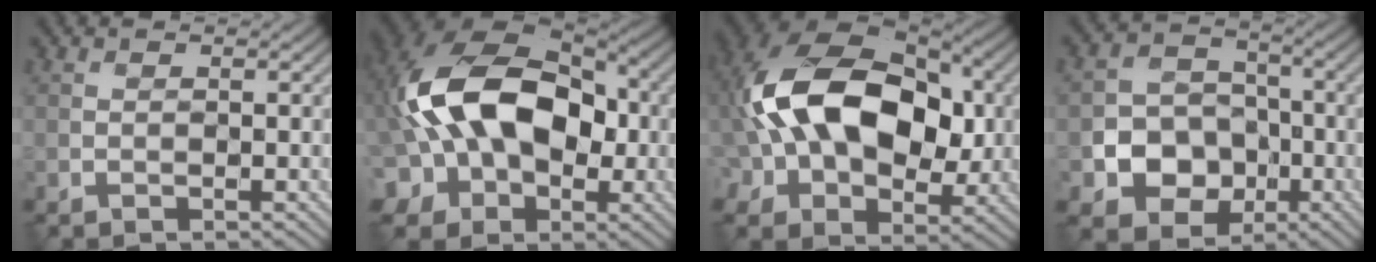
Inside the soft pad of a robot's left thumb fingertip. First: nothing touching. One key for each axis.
{"total": 17.6, "fx": -0.2, "fy": 11.9, "fz": 13.0, "tx": -0.235, "ty": 0.001, "tz": -0.007}
{"total": 18.4, "fx": 2.0, "fy": 12.4, "fz": 13.5, "tx": -0.250, "ty": 0.004, "tz": 0.037}
{"total": 9.0, "fx": -2.9, "fy": 7.6, "fz": 3.9, "tx": -0.077, "ty": -0.019, "tz": -0.080}